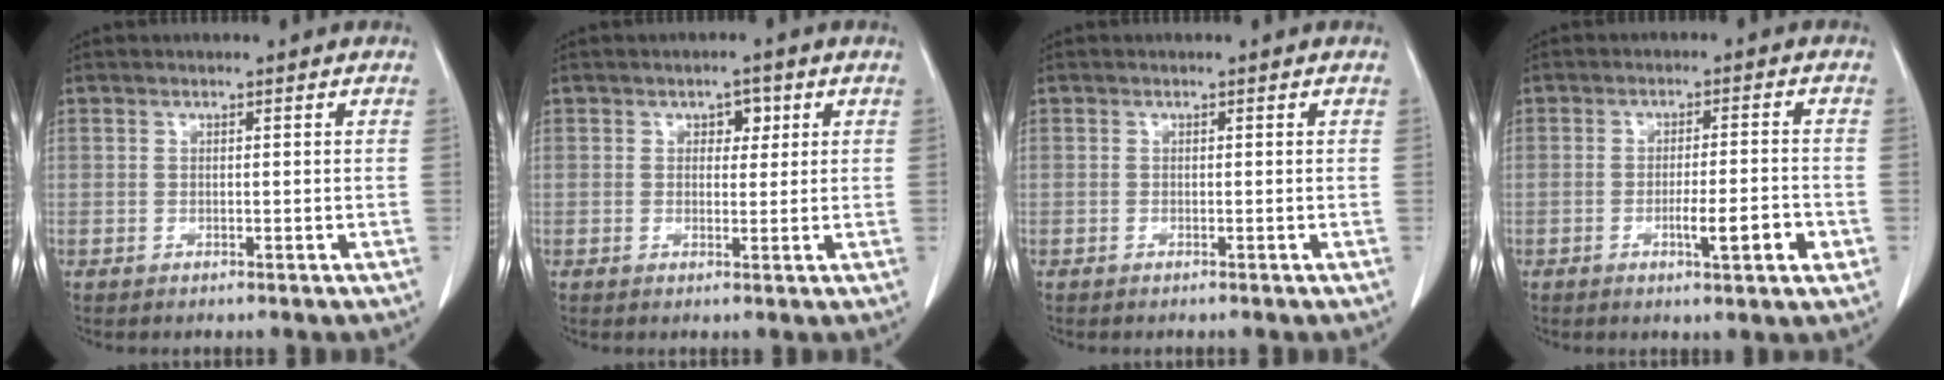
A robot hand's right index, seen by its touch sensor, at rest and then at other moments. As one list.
[{"total": 2.4, "force": [1.0, 1.6, 1.5], "torque": [-0.015, 0.005, 0.012]}, {"total": 0.0}, {"total": 6.0, "force": [-2.1, 0.7, 5.6], "torque": [-0.083, -0.002, -0.029]}]